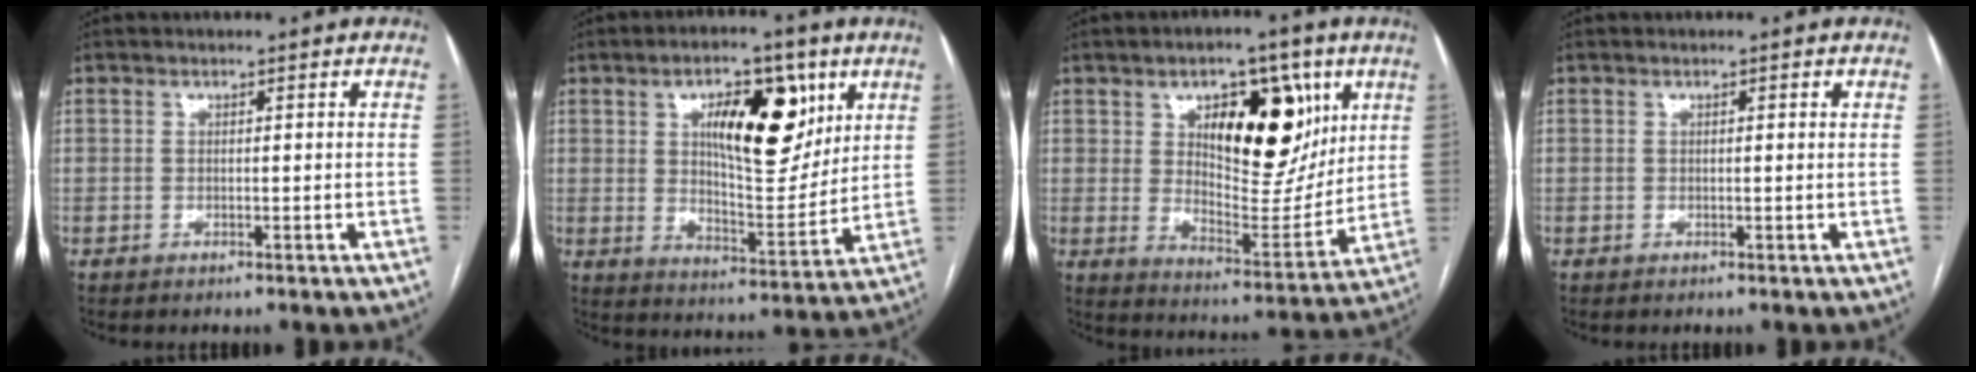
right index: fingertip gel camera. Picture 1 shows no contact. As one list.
[{"total": 14.1, "force": [5.6, 5.4, 11.8], "torque": [-0.178, 0.007, 0.096]}, {"total": 16.2, "force": [6.3, 7.2, 13.1], "torque": [-0.182, 0.003, 0.108]}, {"total": 0.6, "force": [0.3, 0.0, 0.5], "torque": [-0.009, 0.001, 0.002]}]